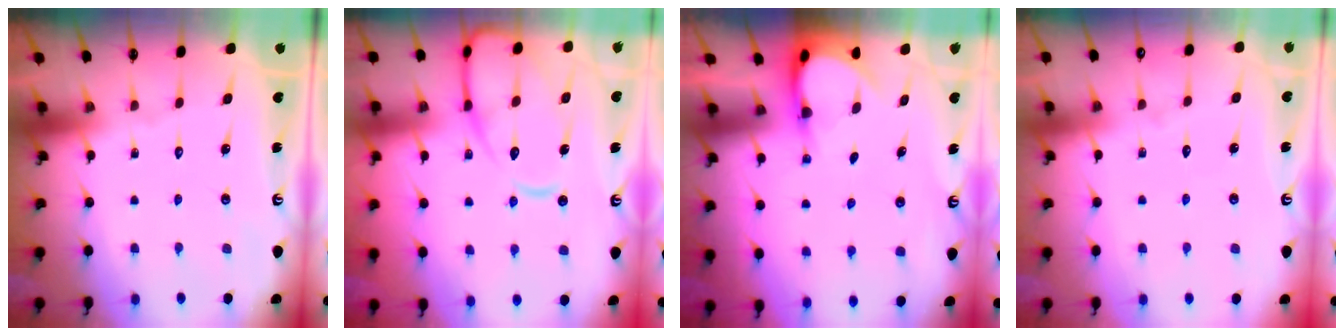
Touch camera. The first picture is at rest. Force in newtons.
{"total": 14.1, "press": 14.0, "slide": 1.5}
{"total": 3.7, "press": 3.7, "slide": 0.3}
{"total": 3.8, "press": 3.8, "slide": 0.4}